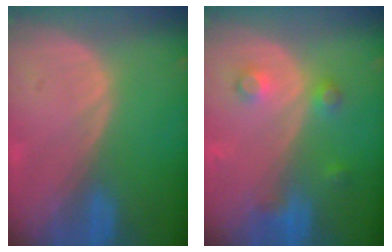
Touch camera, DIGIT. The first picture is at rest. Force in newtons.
{"total": 3.8, "press": 3.5, "slide": 1.4}